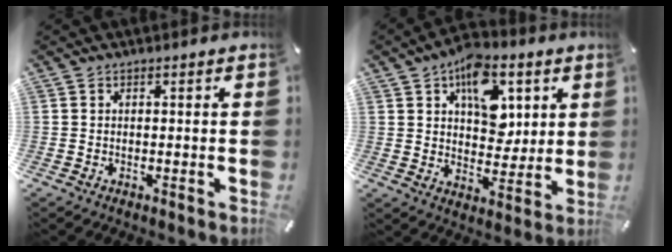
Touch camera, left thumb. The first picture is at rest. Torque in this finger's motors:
{"motor_torque": [2.03, 2.17, 1.37, -1.18, 0.41]}